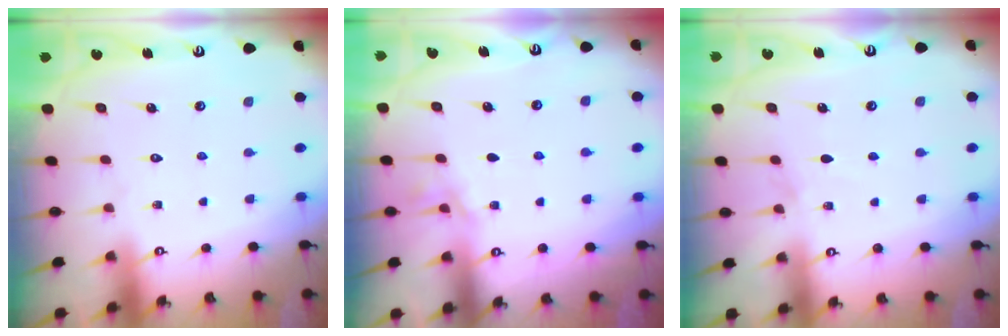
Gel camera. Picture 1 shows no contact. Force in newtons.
{"total": 3.5, "press": 2.7, "slide": 2.2}
{"total": 5.8, "press": 5.1, "slide": 2.6}